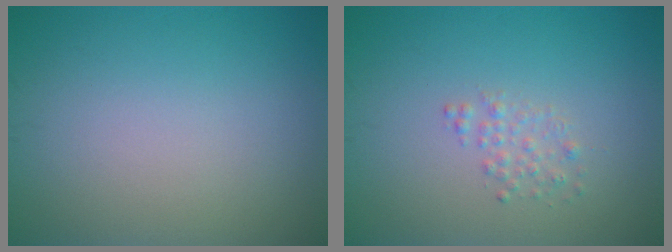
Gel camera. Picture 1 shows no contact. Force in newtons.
{"total": 1.3, "press": 1.3, "slide": 0.0}